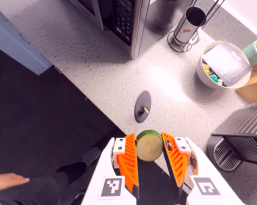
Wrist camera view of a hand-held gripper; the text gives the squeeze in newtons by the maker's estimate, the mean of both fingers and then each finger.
{"total": 10.2, "left": 10.6, "right": 9.7}